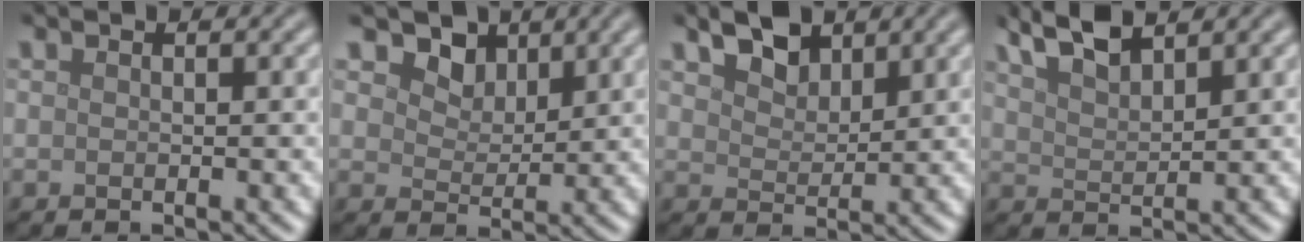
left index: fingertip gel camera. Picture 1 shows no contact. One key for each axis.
{"total": 3.4, "fx": 2.4, "fy": 2.1, "fz": 1.3, "tx": -0.039, "ty": -0.015, "tz": 0.042}
{"total": 3.7, "fx": 2.6, "fy": 1.9, "fz": 1.8, "tx": -0.042, "ty": 0.006, "tz": 0.044}
{"total": 4.2, "fx": 3.4, "fy": 1.0, "fz": 2.2, "tx": -0.047, "ty": 0.011, "tz": 0.064}